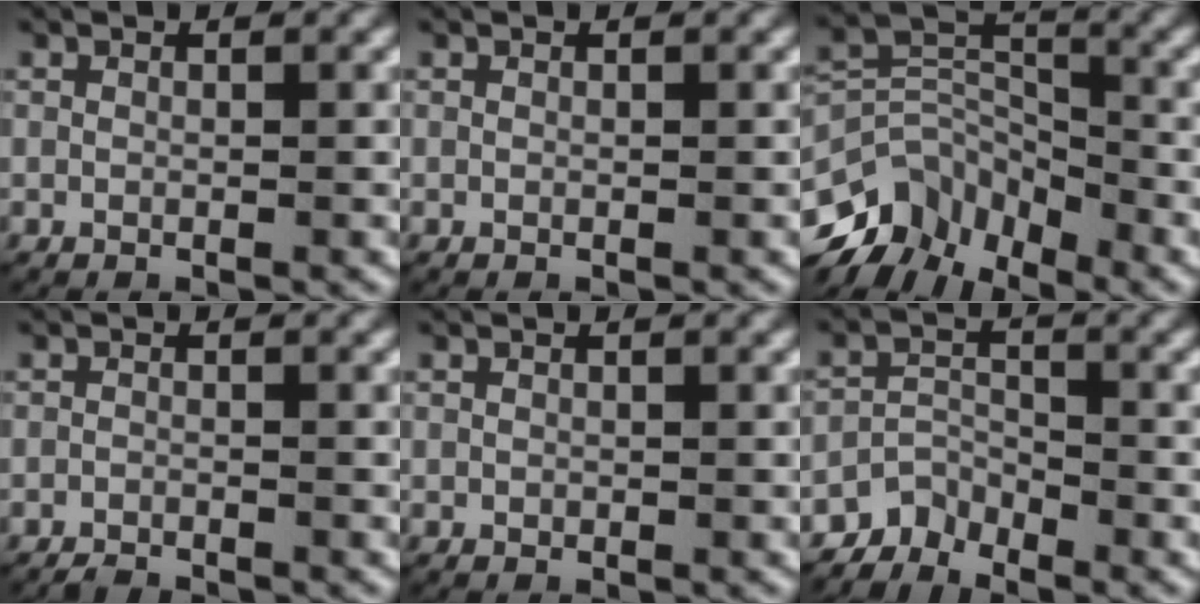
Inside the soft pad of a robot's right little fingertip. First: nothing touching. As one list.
[{"total": 0.0}, {"total": 11.1, "force": [-4.0, 8.4, 6.0], "torque": [-0.115, -0.033, -0.069]}, {"total": 1.7, "force": [-1.7, 0.2, 0.1], "torque": [-0.005, -0.007, -0.029]}, {"total": 0.0}, {"total": 6.0, "force": [-4.0, 3.9, 2.3], "torque": [-0.039, -0.006, -0.073]}]